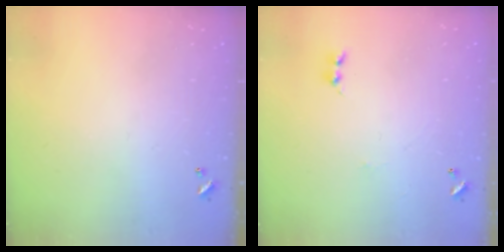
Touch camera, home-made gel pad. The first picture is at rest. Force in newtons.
{"total": 0.0}